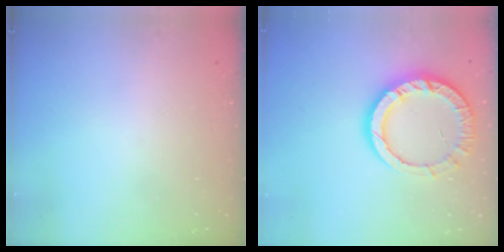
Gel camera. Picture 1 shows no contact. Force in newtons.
{"total": 11.9, "press": 11.8, "slide": 1.9}